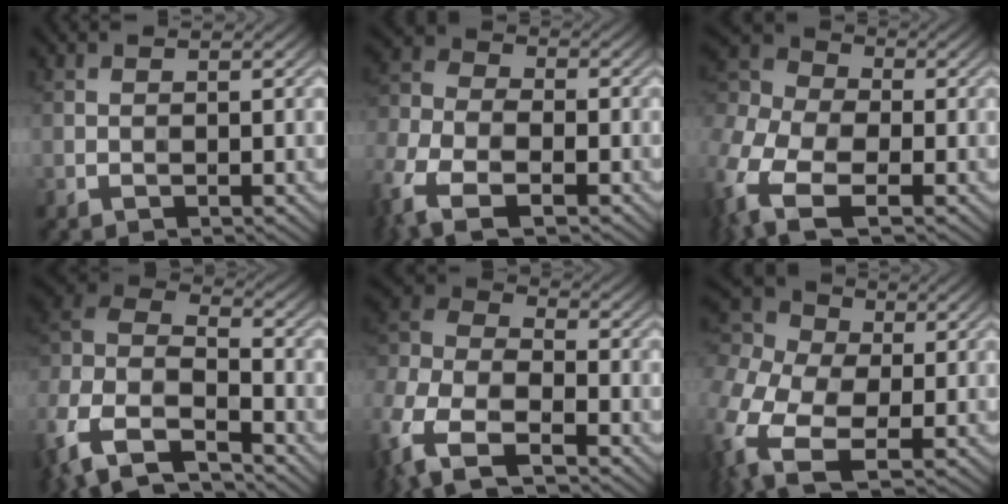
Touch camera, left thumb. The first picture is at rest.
{"total": 10.3, "force": [-5.6, 5.8, 6.4], "torque": [-0.163, -0.020, -0.123]}
{"total": 12.2, "force": [-3.7, 8.0, 8.3], "torque": [-0.232, -0.016, -0.071]}
{"total": 15.1, "force": [-7.9, 8.6, 9.6], "torque": [-0.262, -0.026, -0.116]}
{"total": 12.4, "force": [-6.1, 6.9, 8.4], "torque": [-0.215, -0.010, -0.133]}
{"total": 14.6, "force": [-2.2, 10.4, 10.1], "torque": [-0.274, -0.009, -0.038]}